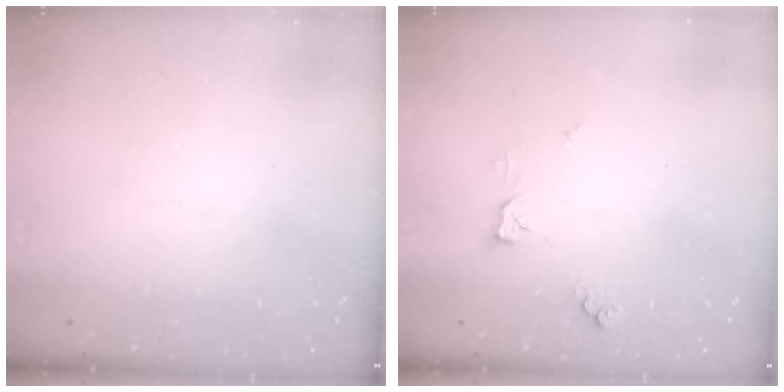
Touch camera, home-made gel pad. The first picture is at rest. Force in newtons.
{"total": 5.7, "press": 5.6, "slide": 0.9}